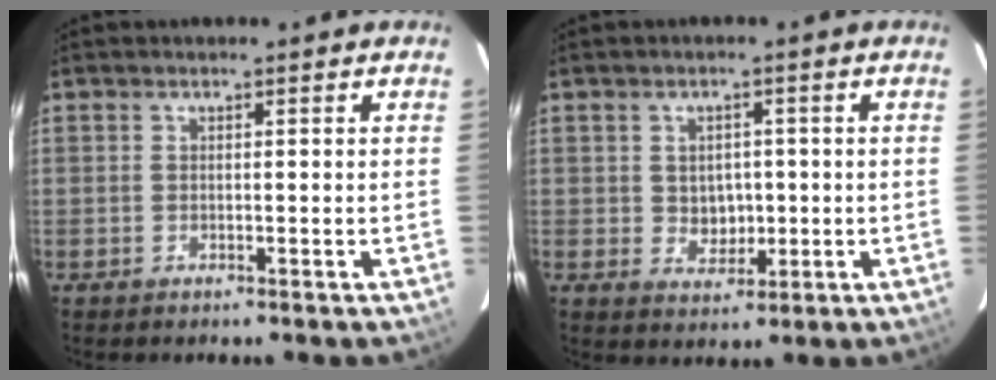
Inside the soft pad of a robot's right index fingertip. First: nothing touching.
{"total": 4.6, "force": [-0.2, 3.9, 2.5], "torque": [-0.042, 0.004, 0.006]}